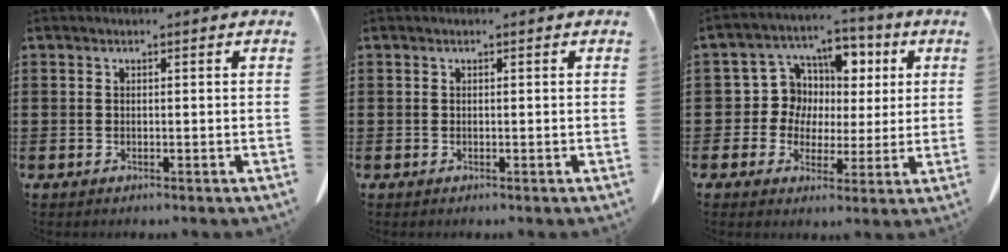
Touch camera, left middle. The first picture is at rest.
{"total": 0.0}
{"total": 8.4, "force": [1.8, 7.8, 2.4], "torque": [-0.081, -0.005, 0.036]}